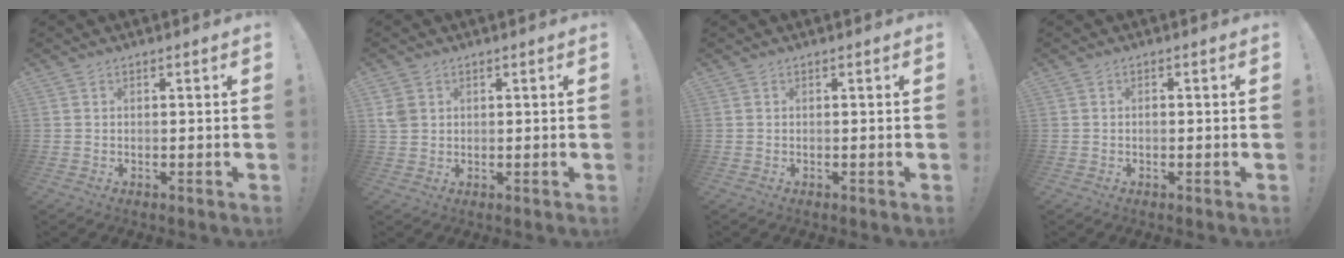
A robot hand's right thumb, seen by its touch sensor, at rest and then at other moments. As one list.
[{"total": 3.6, "force": [1.3, 3.0, 1.6], "torque": [-0.028, 0.004, 0.028]}, {"total": 0.0}, {"total": 0.6, "force": [-0.4, 0.4, 0.3], "torque": [-0.010, 0.004, -0.006]}]